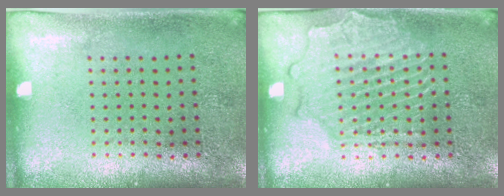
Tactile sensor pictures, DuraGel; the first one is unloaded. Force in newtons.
{"total": 2.9, "press": 2.9, "slide": 0.3}